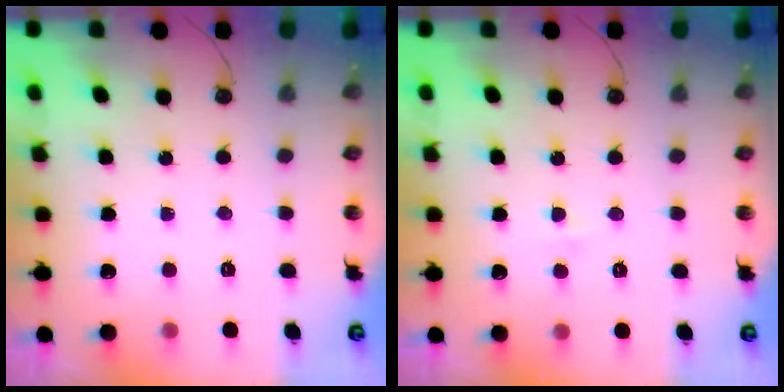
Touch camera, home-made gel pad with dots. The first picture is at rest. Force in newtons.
{"total": 2.1, "press": 1.6, "slide": 1.2}